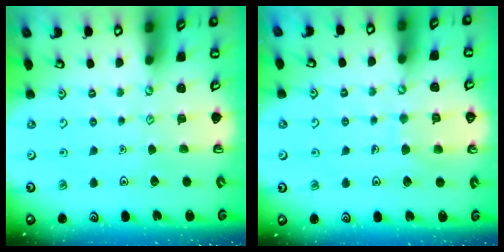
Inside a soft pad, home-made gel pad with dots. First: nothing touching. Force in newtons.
{"total": 6.1, "press": 6.0, "slide": 0.5}